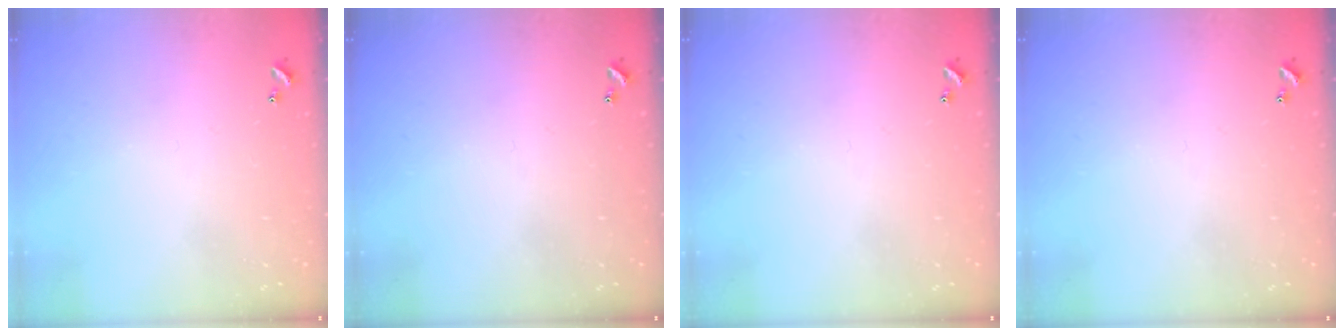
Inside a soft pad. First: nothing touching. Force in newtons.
{"total": 0.0}
{"total": 0.0}
{"total": 0.0}